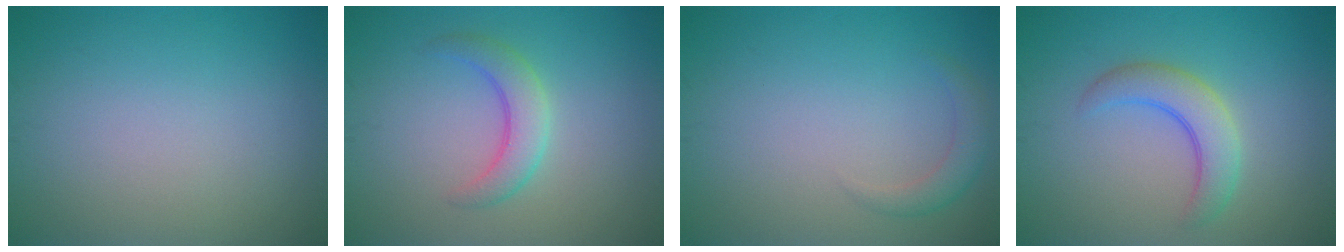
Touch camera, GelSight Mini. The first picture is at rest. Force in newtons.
{"total": 3.0, "press": 3.0, "slide": 0.2}
{"total": 1.8, "press": 1.8, "slide": 0.3}
{"total": 3.8, "press": 3.7, "slide": 0.3}